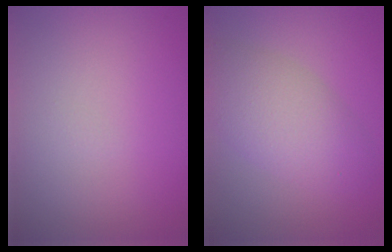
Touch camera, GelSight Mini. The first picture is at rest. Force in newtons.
{"total": 4.7, "press": 4.7, "slide": 0.5}